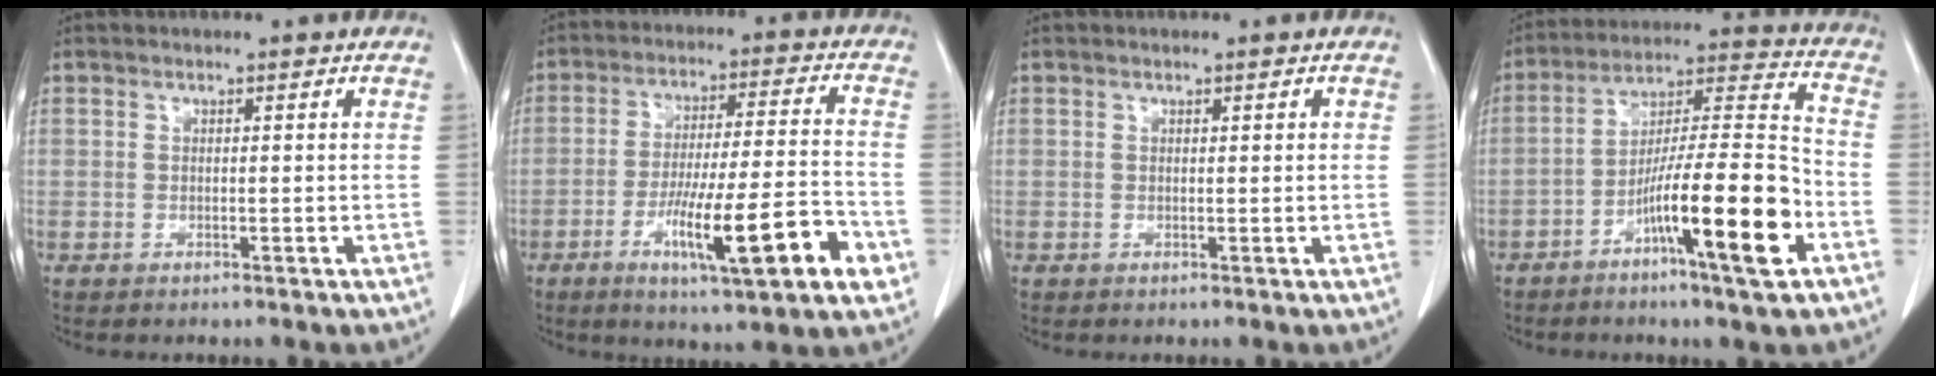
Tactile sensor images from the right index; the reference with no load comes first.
{"total": 16.2, "force": [-6.4, 1.5, 14.8], "torque": [-0.227, -0.003, -0.094]}
{"total": 0.6, "force": [0.2, 0.2, 0.5], "torque": [-0.008, 0.000, 0.002]}
{"total": 16.1, "force": [-7.0, 0.7, 14.5], "torque": [-0.248, -0.001, -0.118]}